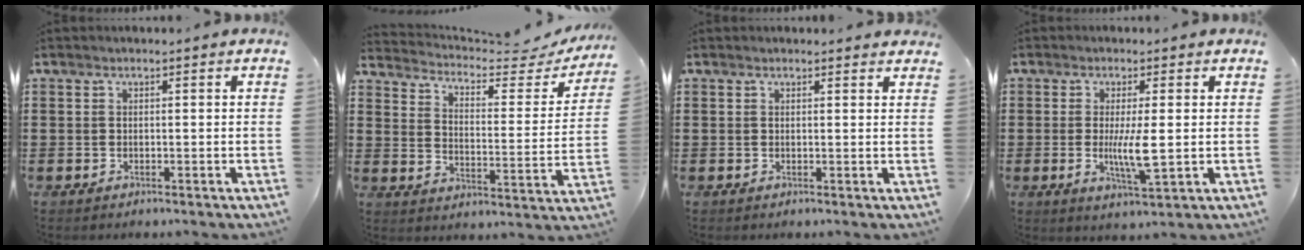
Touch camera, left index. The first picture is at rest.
{"total": 3.6, "force": [3.2, 0.7, 1.3], "torque": [-0.046, -0.021, 0.047]}
{"total": 1.1, "force": [1.0, 0.2, 0.0], "torque": [0.004, -0.001, 0.018]}
{"total": 5.7, "force": [-0.1, 0.9, 5.6], "torque": [-0.115, -0.008, -0.008]}